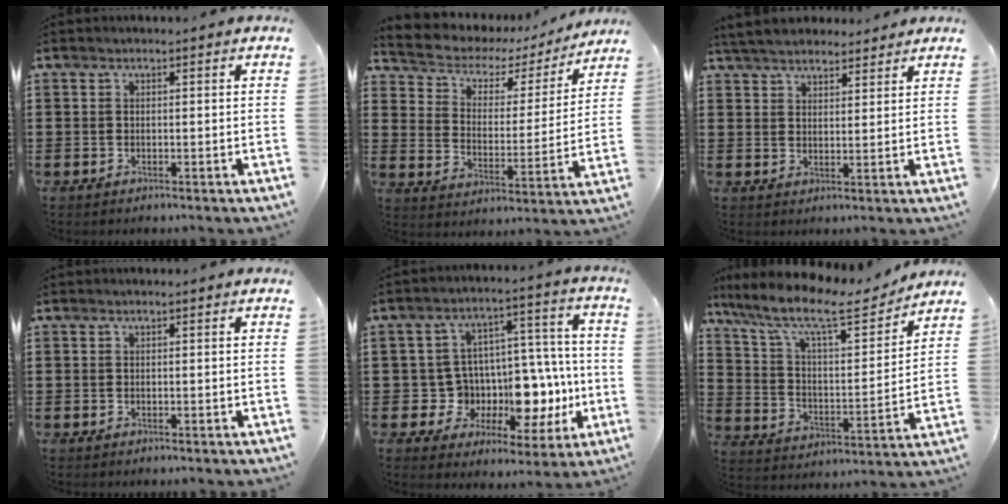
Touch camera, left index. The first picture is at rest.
{"total": 3.9, "force": [3.1, 2.3, 0.8], "torque": [-0.041, -0.022, 0.044]}
{"total": 4.9, "force": [4.6, 1.2, 1.2], "torque": [-0.039, -0.007, 0.086]}
{"total": 0.0}
{"total": 11.1, "force": [-1.5, 9.0, 6.3], "torque": [-0.107, -0.004, -0.005]}
{"total": 12.4, "force": [9.9, 2.1, 7.2], "torque": [-0.168, -0.055, 0.166]}